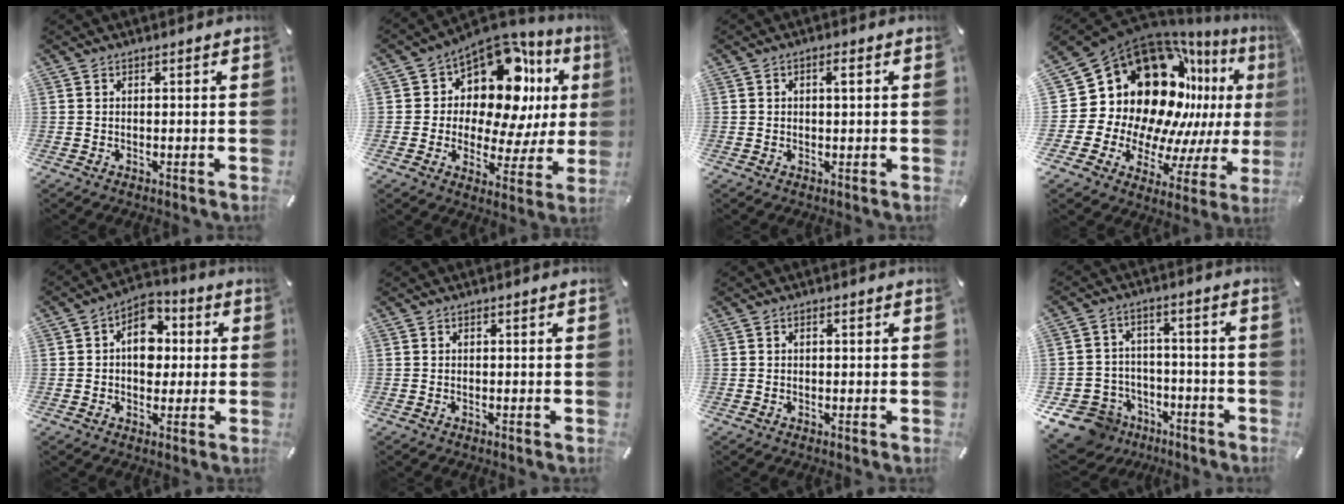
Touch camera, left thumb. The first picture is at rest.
{"total": 14.2, "force": [7.4, 8.0, 9.2], "torque": [-0.129, -0.082, 0.122]}
{"total": 1.7, "force": [0.5, 0.9, 1.4], "torque": [-0.021, 0.002, 0.006]}
{"total": 26.7, "force": [9.3, 19.5, 15.6], "torque": [-0.252, -0.126, 0.218]}
{"total": 9.6, "force": [0.9, 7.3, 6.2], "torque": [-0.083, 0.006, 0.013]}
{"total": 0.0}
{"total": 0.7, "force": [0.0, 0.6, 0.4], "torque": [-0.008, 0.005, -0.001]}
{"total": 10.8, "force": [-6.6, 8.2, 2.5], "torque": [-0.068, 0.043, -0.115]}